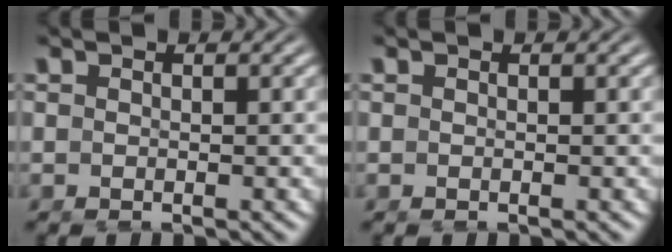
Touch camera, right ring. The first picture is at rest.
{"total": 0.0}